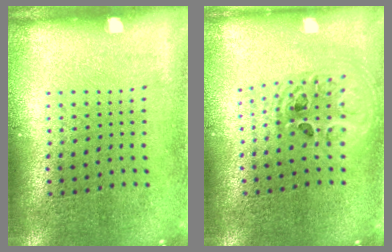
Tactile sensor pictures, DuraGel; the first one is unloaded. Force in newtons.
{"total": 2.0, "press": 1.6, "slide": 1.2}